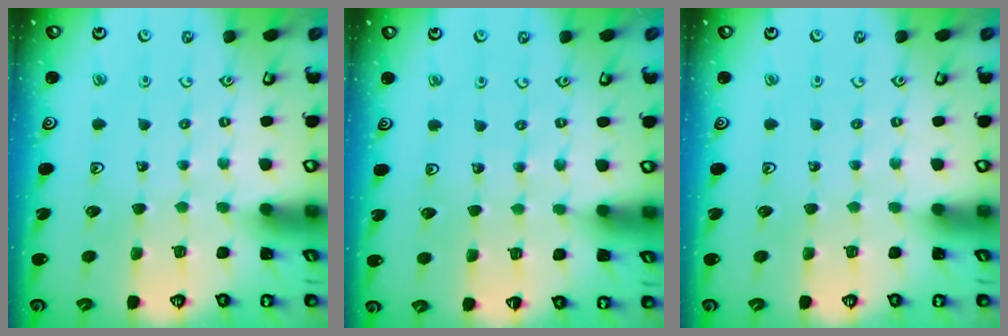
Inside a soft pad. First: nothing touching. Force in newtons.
{"total": 2.2, "press": 2.2, "slide": 0.2}
{"total": 0.0}